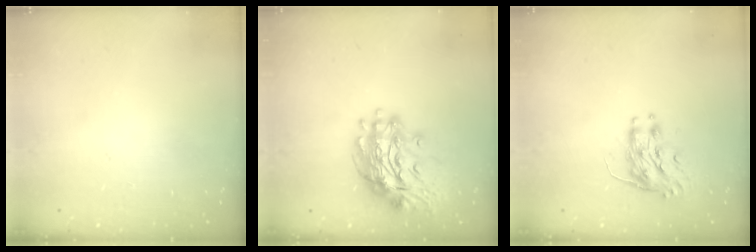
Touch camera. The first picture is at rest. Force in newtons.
{"total": 17.0, "press": 16.8, "slide": 2.5}
{"total": 8.2, "press": 8.2, "slide": 0.3}